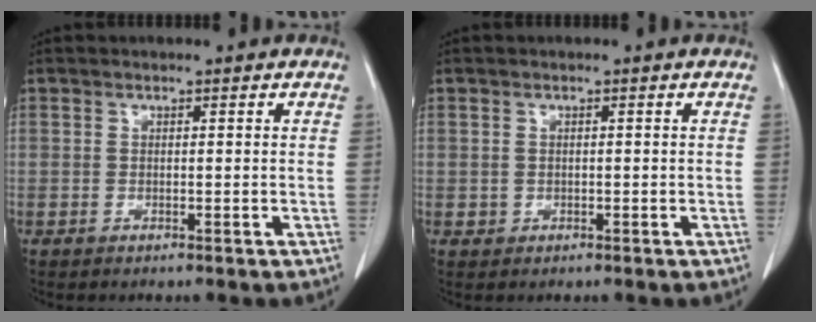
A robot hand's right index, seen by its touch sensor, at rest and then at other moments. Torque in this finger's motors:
{"motor_torque": [-0.01, 0.17, -0.13, -0.14]}